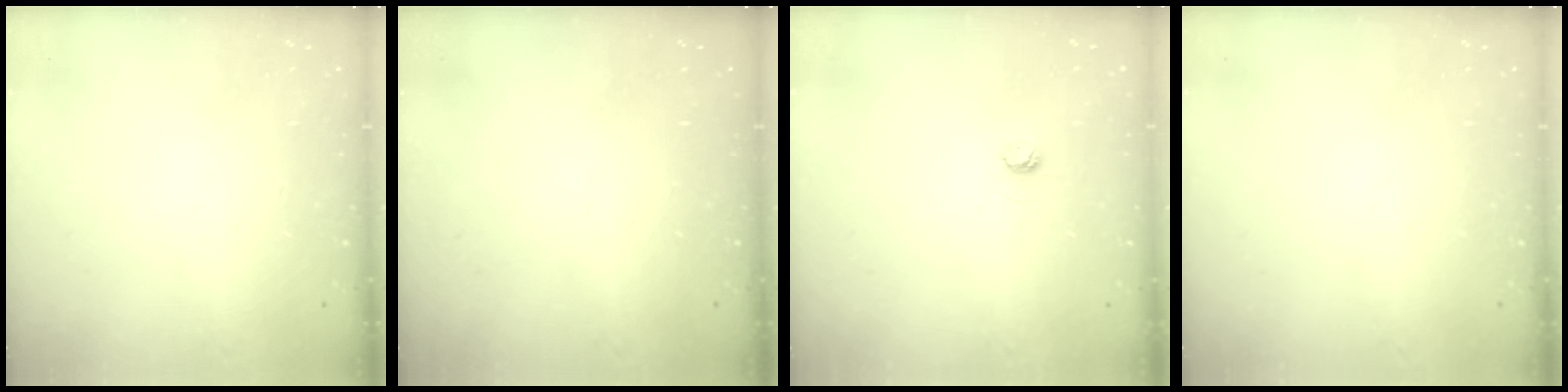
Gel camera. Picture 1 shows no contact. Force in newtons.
{"total": 0.0}
{"total": 3.5, "press": 3.5, "slide": 0.4}
{"total": 0.0}